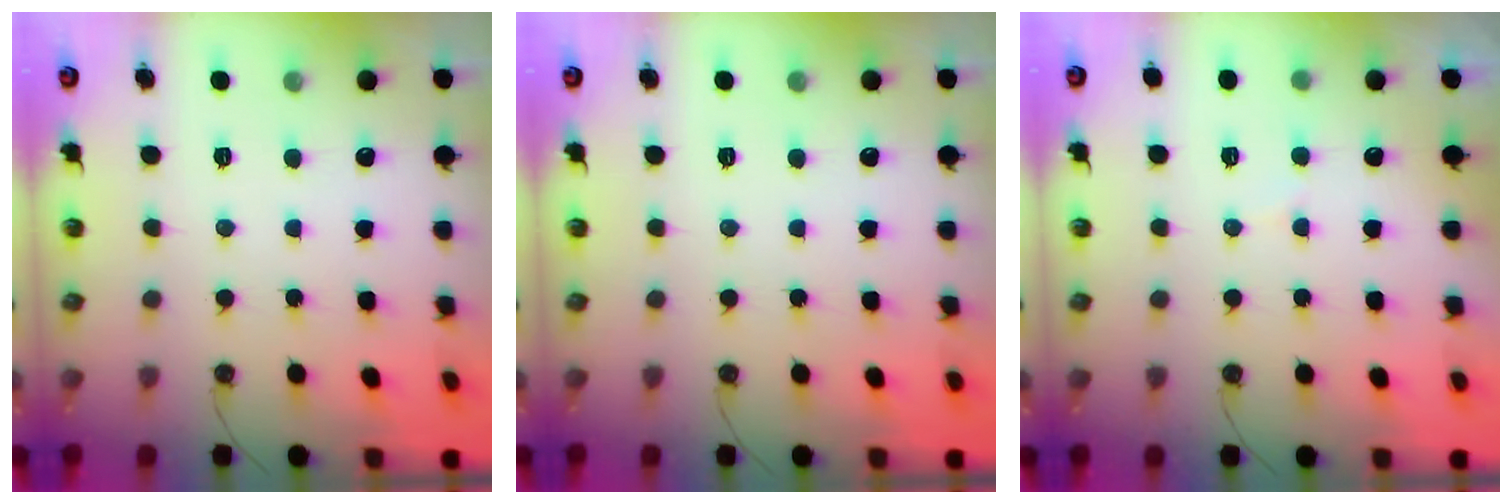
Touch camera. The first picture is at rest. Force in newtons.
{"total": 0.0}
{"total": 5.3, "press": 5.3, "slide": 0.4}